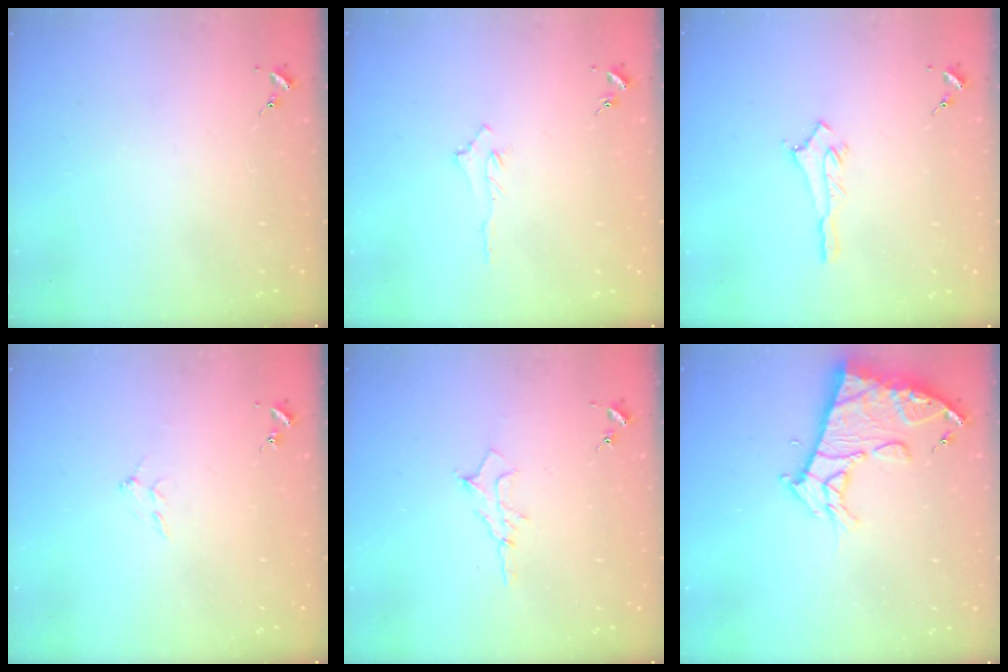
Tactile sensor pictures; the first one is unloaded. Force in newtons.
{"total": 2.9, "press": 2.9, "slide": 0.4}
{"total": 2.8, "press": 2.8, "slide": 0.3}
{"total": 5.0, "press": 5.0, "slide": 0.9}
{"total": 6.2, "press": 6.1, "slide": 0.8}
{"total": 14.1, "press": 14.0, "slide": 1.5}